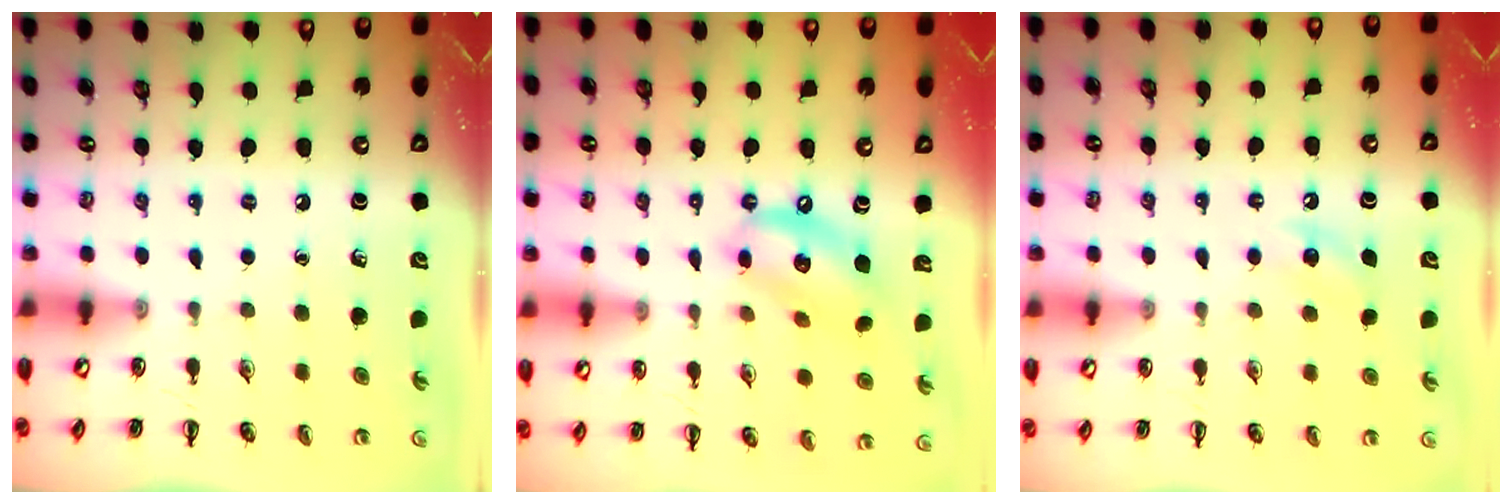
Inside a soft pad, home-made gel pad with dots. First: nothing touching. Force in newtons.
{"total": 12.5, "press": 12.3, "slide": 2.2}
{"total": 4.4, "press": 4.2, "slide": 1.5}